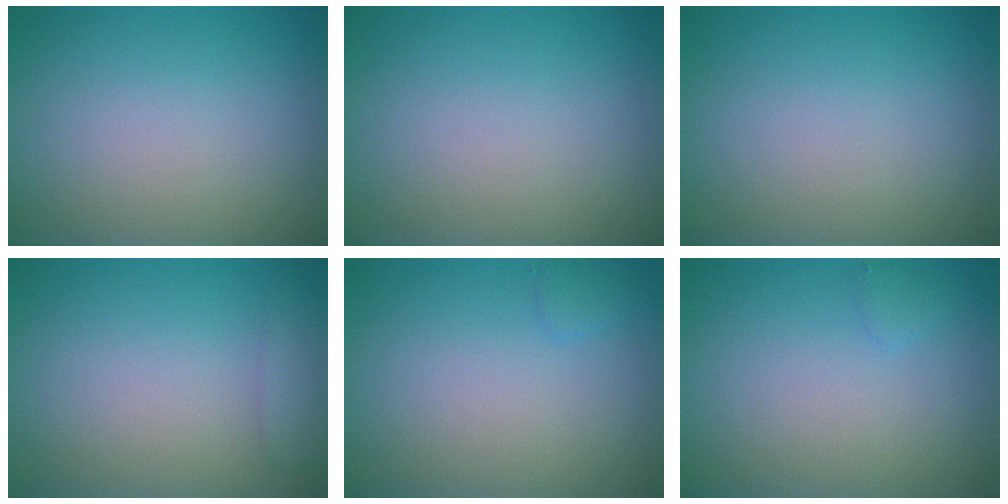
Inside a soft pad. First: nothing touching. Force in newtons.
{"total": 0.0}
{"total": 0.0}
{"total": 1.5, "press": 1.5, "slide": 0.1}
{"total": 0.7, "press": 0.7, "slide": 0.0}
{"total": 0.6, "press": 0.6, "slide": 0.0}